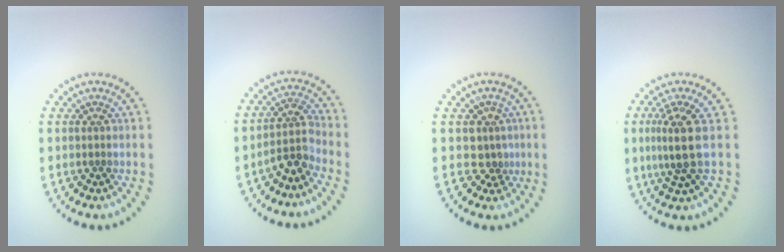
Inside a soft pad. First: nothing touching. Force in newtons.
{"total": 3.0, "press": 2.2, "slide": 2.0}
{"total": 2.0, "press": 1.4, "slide": 1.4}
{"total": 3.3, "press": 2.4, "slide": 2.3}